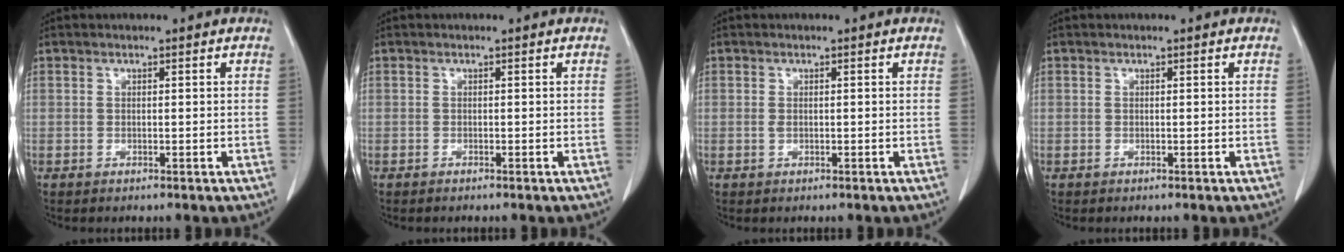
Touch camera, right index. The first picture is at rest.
{"total": 0.0}
{"total": 0.5, "force": [0.0, 0.3, 0.5], "torque": [-0.008, 0.001, 0.001]}
{"total": 0.0}